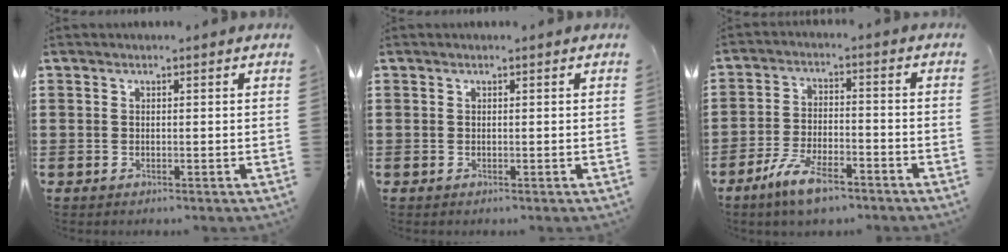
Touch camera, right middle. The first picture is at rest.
{"total": 0.0}
{"total": 7.4, "force": [-5.5, 2.1, 4.6], "torque": [-0.103, -0.001, -0.105]}